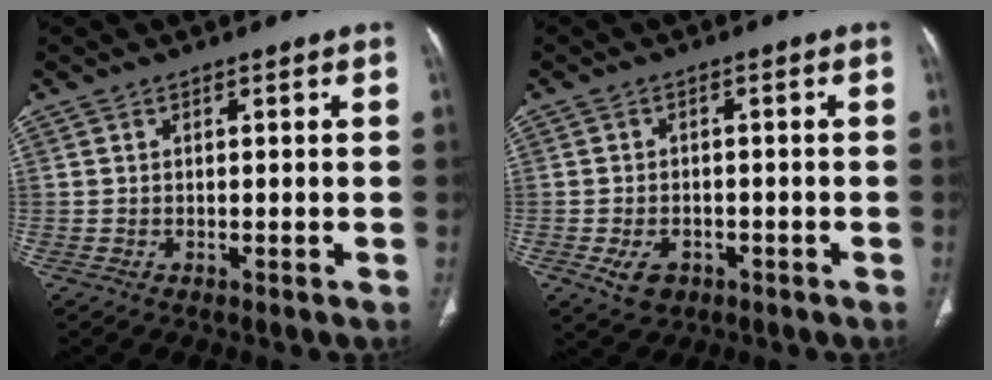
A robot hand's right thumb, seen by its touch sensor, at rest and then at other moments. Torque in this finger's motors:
{"motor_torque": [-0.30, 0.48, 0.42, 0.39, 0.00]}